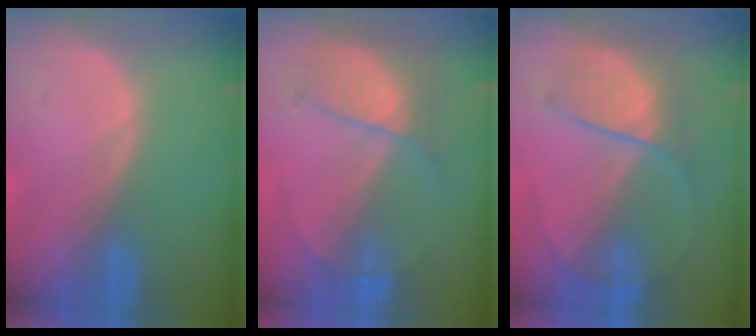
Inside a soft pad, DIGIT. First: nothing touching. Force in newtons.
{"total": 7.2, "press": 6.1, "slide": 3.9}
{"total": 6.7, "press": 6.5, "slide": 1.6}